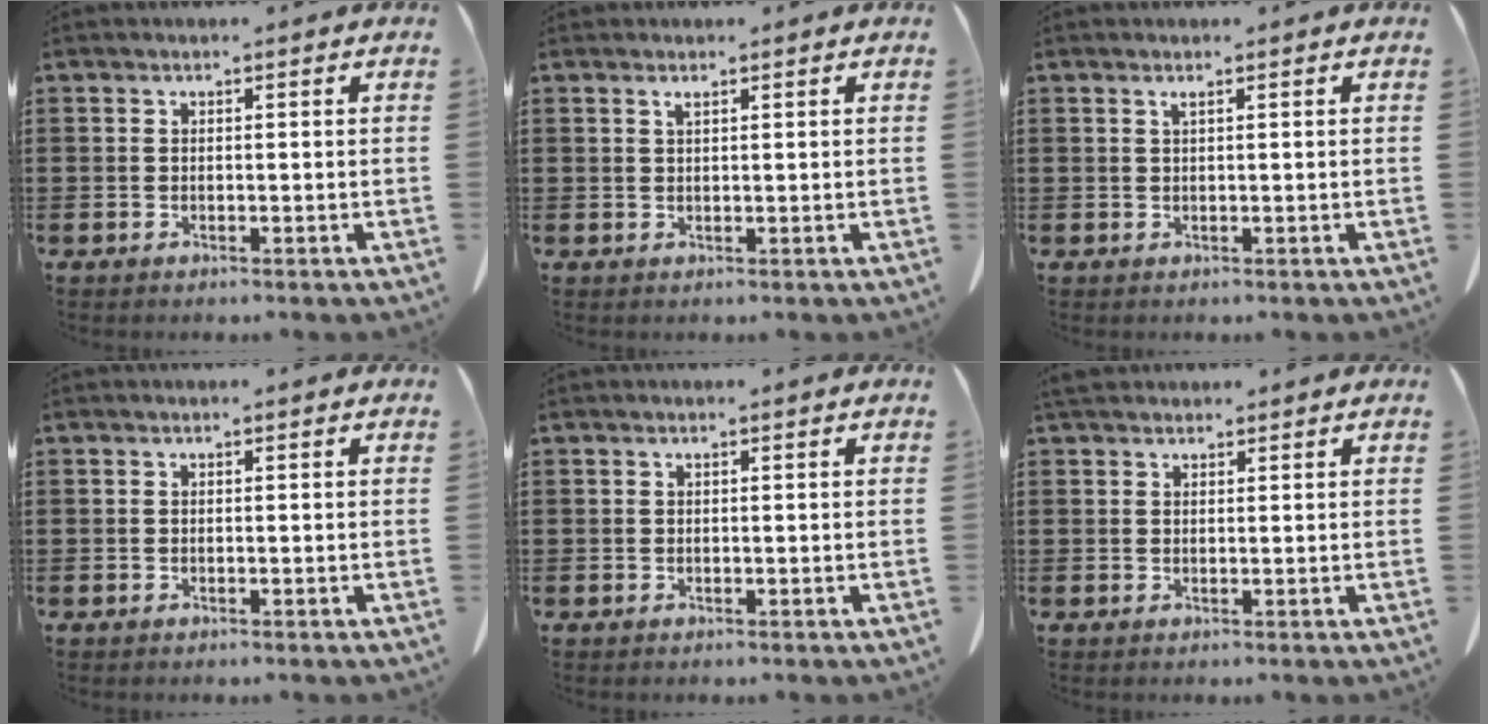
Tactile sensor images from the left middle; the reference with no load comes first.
{"total": 1.1, "force": [0.8, 0.1, 0.7], "torque": [-0.017, -0.002, 0.015]}
{"total": 0.8, "force": [0.4, -0.1, 0.6], "torque": [-0.014, -0.003, 0.010]}
{"total": 0.0}
{"total": 0.0}
{"total": 2.2, "force": [1.8, 0.9, 0.8], "torque": [-0.024, 0.004, 0.037]}